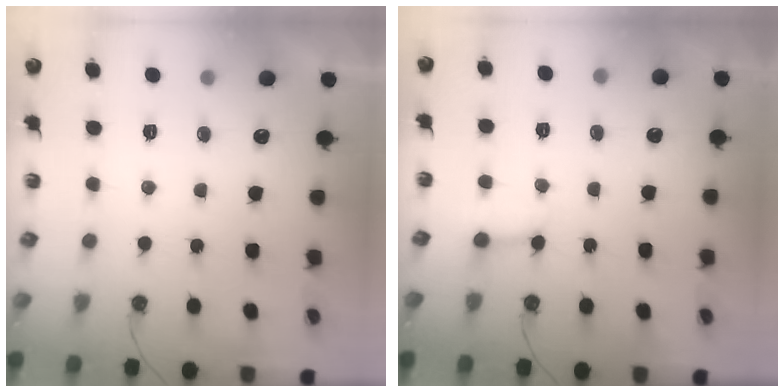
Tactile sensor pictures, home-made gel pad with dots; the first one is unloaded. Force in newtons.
{"total": 4.1, "press": 4.0, "slide": 0.4}